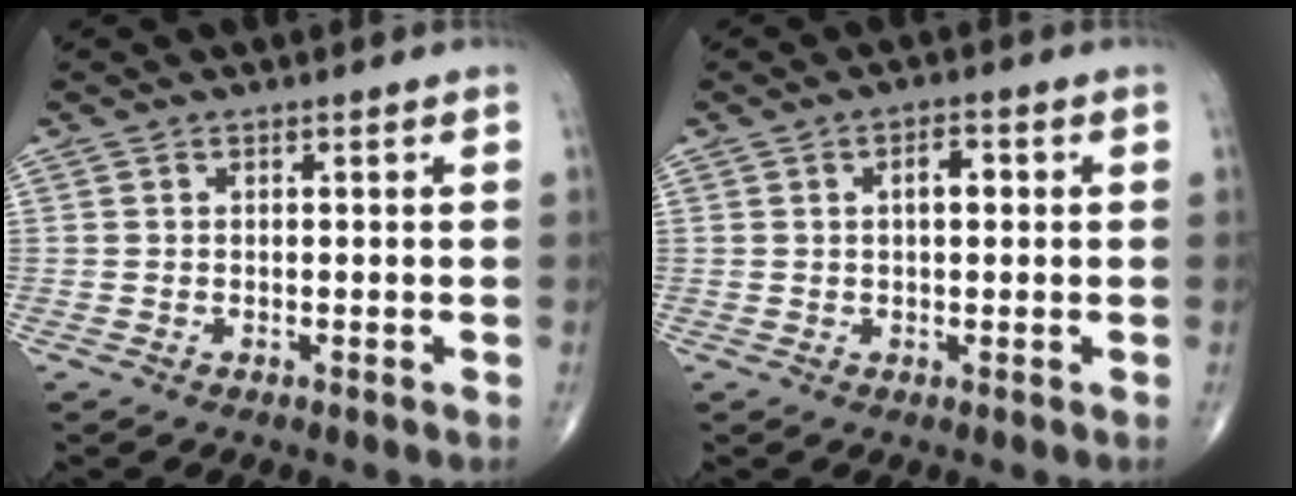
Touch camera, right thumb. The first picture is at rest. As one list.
[{"total": 3.3, "force": [0.6, 1.6, 2.8], "torque": [-0.038, 0.008, 0.005]}]